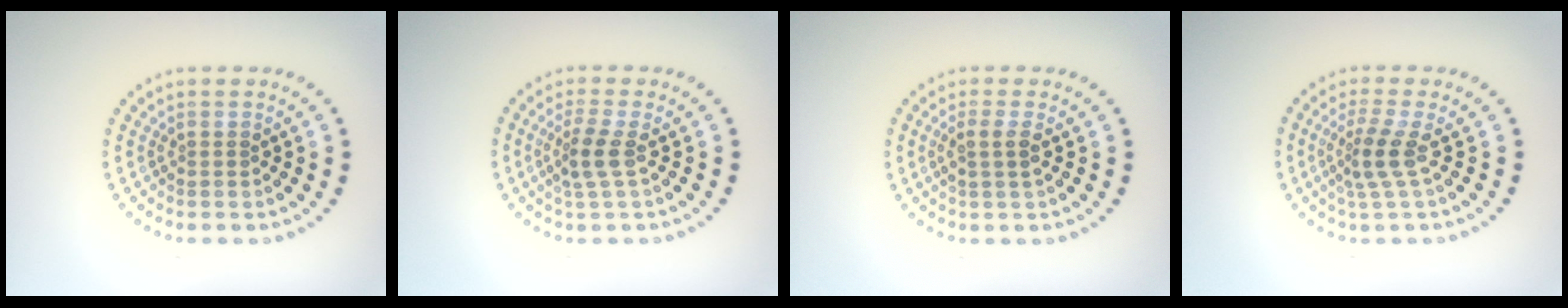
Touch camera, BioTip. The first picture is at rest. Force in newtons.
{"total": 2.3, "press": 2.0, "slide": 1.1}
{"total": 1.5, "press": 1.3, "slide": 0.7}
{"total": 2.6, "press": 1.9, "slide": 1.8}